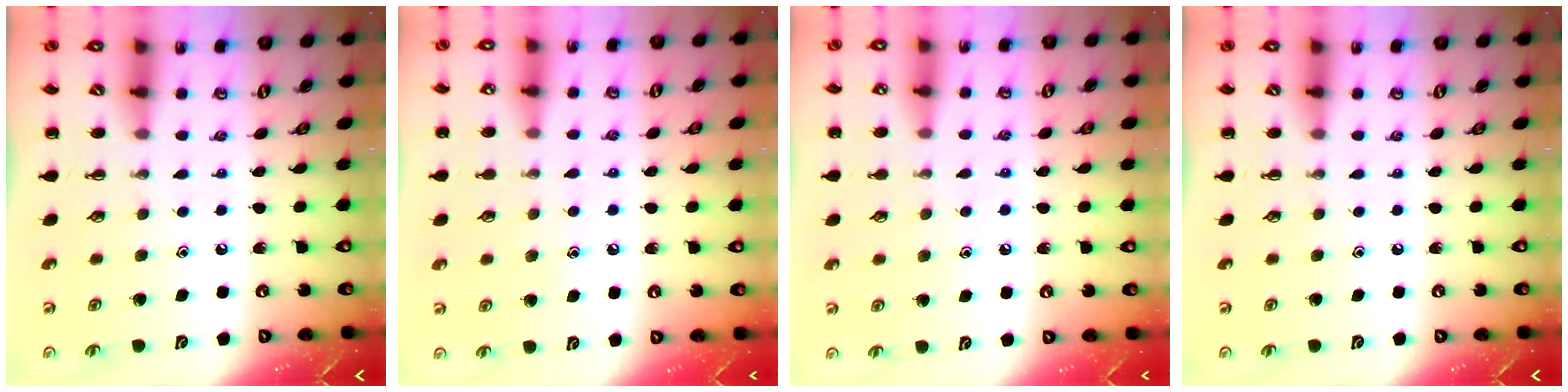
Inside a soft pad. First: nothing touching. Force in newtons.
{"total": 5.9, "press": 5.8, "slide": 1.4}
{"total": 5.2, "press": 5.0, "slide": 1.5}
{"total": 0.0}